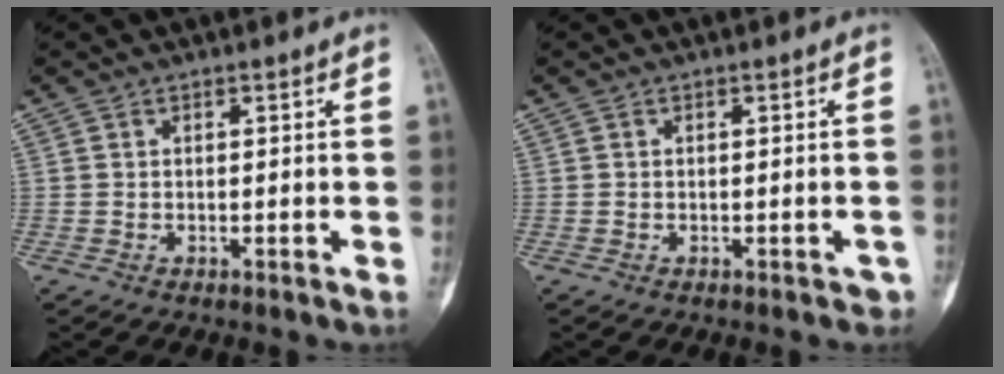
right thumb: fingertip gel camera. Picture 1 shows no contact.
{"total": 1.1, "force": [-0.5, 0.7, 0.6], "torque": [0.000, 0.009, -0.003]}